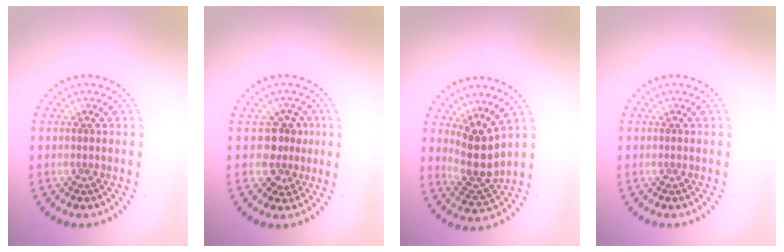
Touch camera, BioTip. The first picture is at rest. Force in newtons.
{"total": 2.7, "press": 2.3, "slide": 1.5}
{"total": 3.3, "press": 2.6, "slide": 2.1}
{"total": 0.0}